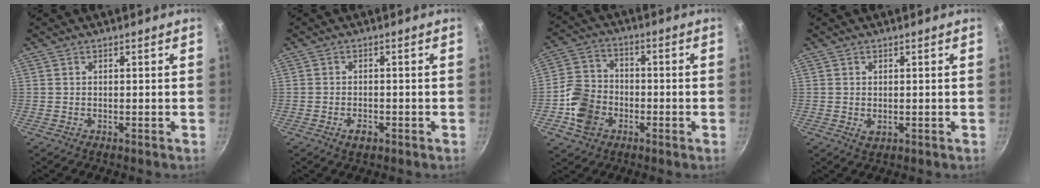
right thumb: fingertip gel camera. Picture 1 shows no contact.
{"total": 2.7, "force": [-1.3, 1.5, 1.8], "torque": [-0.029, 0.009, -0.023]}
{"total": 10.1, "force": [-3.3, 8.1, 5.0], "torque": [-0.074, 0.026, -0.074]}
{"total": 1.5, "force": [0.2, 1.1, 1.0], "torque": [-0.017, -0.004, 0.004]}